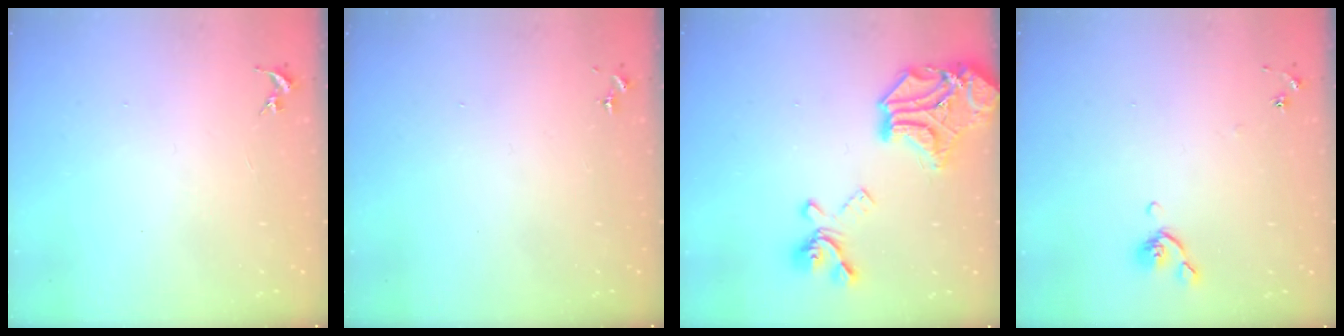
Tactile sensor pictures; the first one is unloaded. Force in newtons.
{"total": 0.0}
{"total": 23.2, "press": 23.0, "slide": 2.9}
{"total": 5.7, "press": 5.6, "slide": 1.1}